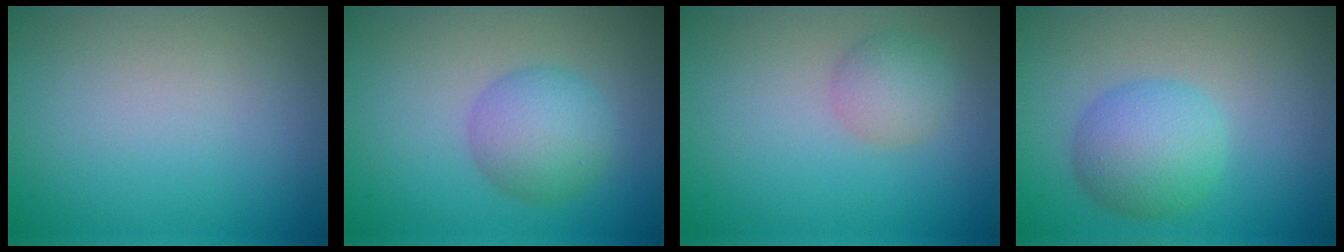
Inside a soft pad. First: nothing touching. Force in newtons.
{"total": 3.5, "press": 3.5, "slide": 0.1}
{"total": 2.5, "press": 2.5, "slide": 0.0}
{"total": 4.6, "press": 4.6, "slide": 0.1}